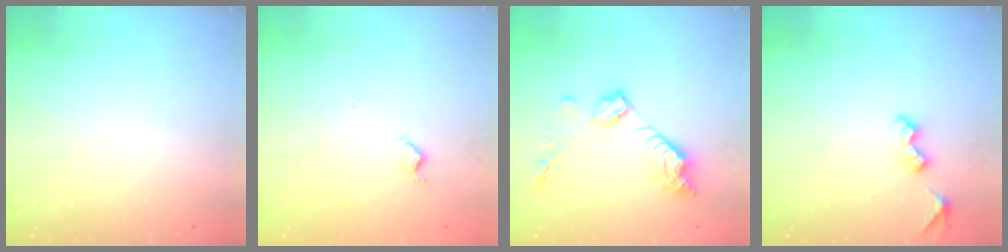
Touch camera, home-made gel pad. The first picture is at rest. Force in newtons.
{"total": 6.3, "press": 6.2, "slide": 0.7}
{"total": 11.4, "press": 11.3, "slide": 0.9}
{"total": 4.5, "press": 4.5, "slide": 0.7}